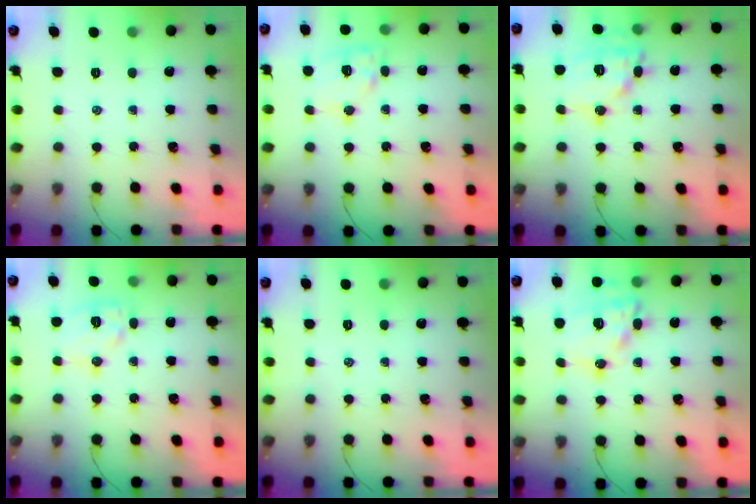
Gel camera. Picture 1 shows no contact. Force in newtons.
{"total": 10.9, "press": 10.8, "slide": 1.7}
{"total": 14.7, "press": 14.7, "slide": 1.5}
{"total": 9.5, "press": 9.5, "slide": 0.2}
{"total": 0.0}
{"total": 15.3, "press": 15.0, "slide": 3.1}